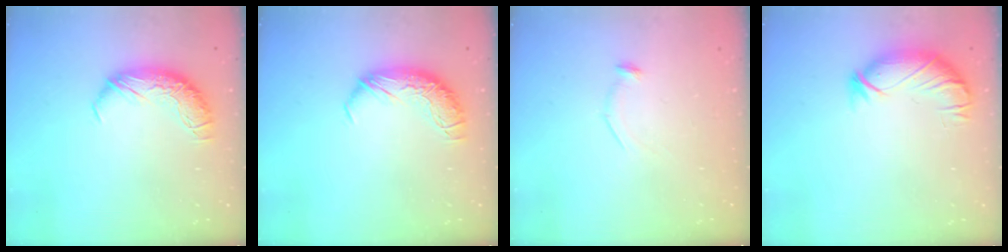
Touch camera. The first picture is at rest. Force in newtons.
{"total": 0.0}
{"total": 8.9, "press": 8.9, "slide": 0.3}
{"total": 3.8, "press": 3.3, "slide": 1.9}